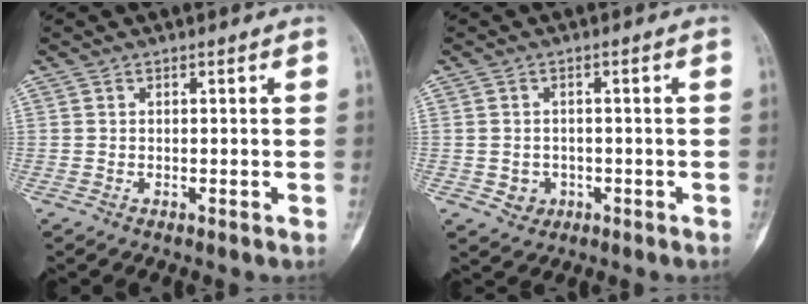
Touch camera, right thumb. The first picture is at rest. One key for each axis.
{"total": 2.9, "fx": -0.7, "fy": 2.6, "fz": 0.9, "tx": 0.000, "ty": 0.006, "tz": -0.004}